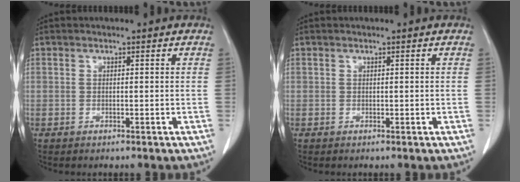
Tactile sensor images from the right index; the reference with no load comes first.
{"total": 0.0}